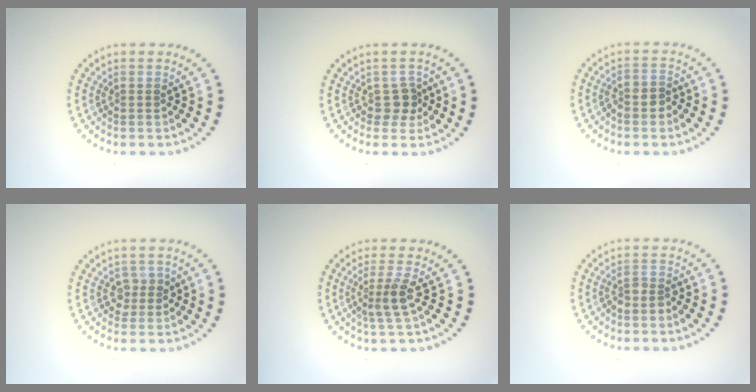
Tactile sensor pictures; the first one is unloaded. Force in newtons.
{"total": 1.7, "press": 1.4, "slide": 0.9}
{"total": 2.1, "press": 1.8, "slide": 1.1}
{"total": 1.5, "press": 1.3, "slide": 0.7}
{"total": 2.4, "press": 1.8, "slide": 1.5}
{"total": 1.5, "press": 1.1, "slide": 1.0}